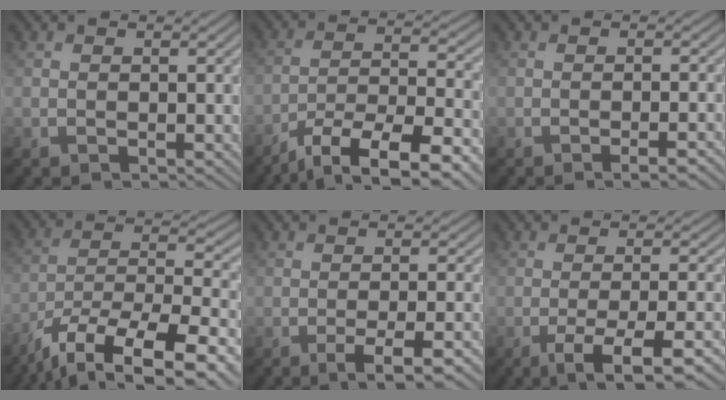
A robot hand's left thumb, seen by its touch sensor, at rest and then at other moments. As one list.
[{"total": 11.9, "force": [-8.3, 3.3, 7.8], "torque": [-0.145, -0.011, -0.131]}, {"total": 2.7, "force": [-1.7, 0.4, 2.1], "torque": [-0.028, 0.009, -0.032]}, {"total": 16.0, "force": [-10.7, 5.7, 10.4], "torque": [-0.179, -0.031, -0.163]}, {"total": 5.5, "force": [-2.9, 0.8, 4.5], "torque": [-0.065, 0.009, -0.046]}, {"total": 7.9, "force": [-4.2, 1.5, 6.6], "torque": [-0.097, 0.002, -0.060]}]